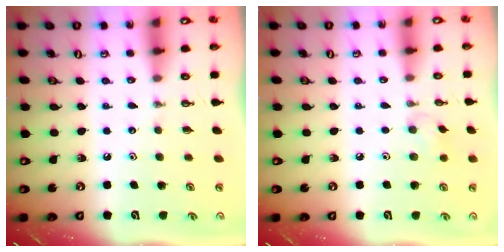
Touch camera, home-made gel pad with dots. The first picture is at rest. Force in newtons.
{"total": 5.3, "press": 5.2, "slide": 0.9}